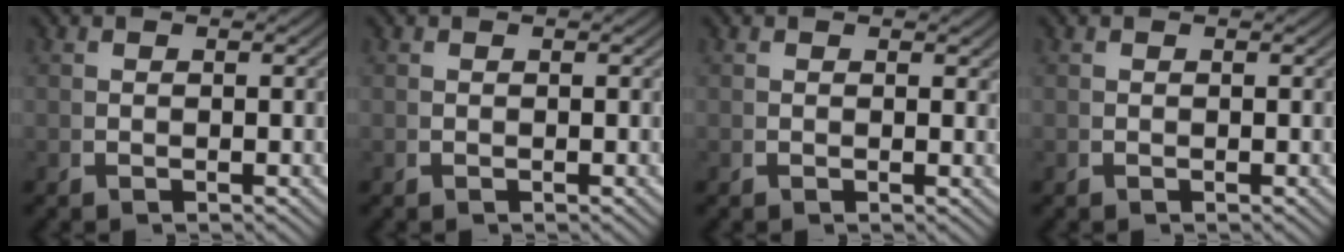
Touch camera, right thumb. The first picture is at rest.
{"total": 0.0}
{"total": 0.7, "force": [0.5, 0.3, 0.3], "torque": [-0.001, -0.003, 0.005]}
{"total": 0.0}